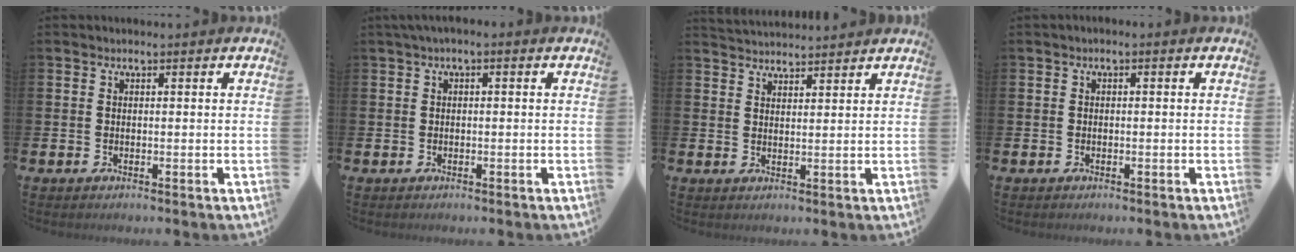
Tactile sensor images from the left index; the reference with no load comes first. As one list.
[{"total": 0.8, "force": [-0.3, 0.3, 0.7], "torque": [-0.017, 0.004, -0.006]}, {"total": 3.0, "force": [3.0, 0.3, -0.2], "torque": [-0.003, -0.015, 0.056]}, {"total": 0.6, "force": [-0.5, 0.2, 0.3], "torque": [-0.010, 0.000, -0.009]}]